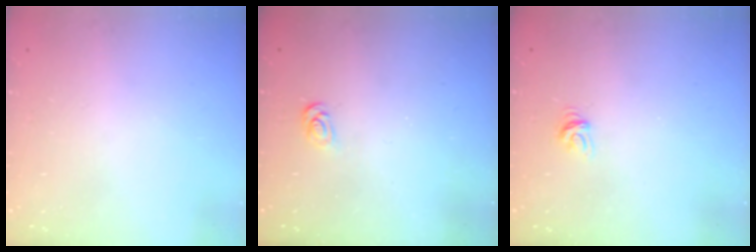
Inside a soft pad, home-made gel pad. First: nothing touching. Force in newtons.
{"total": 2.5, "press": 2.5, "slide": 0.3}
{"total": 4.7, "press": 4.7, "slide": 0.3}